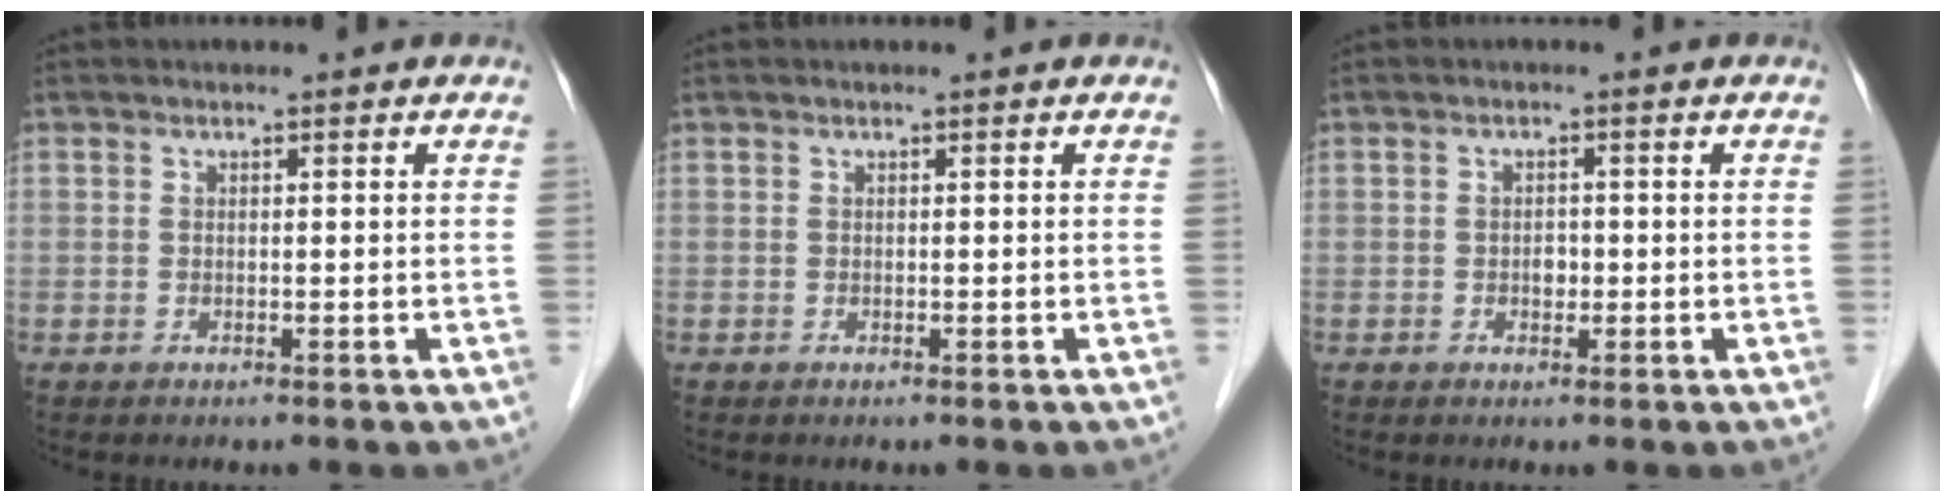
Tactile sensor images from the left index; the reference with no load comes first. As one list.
[{"total": 0.0}, {"total": 1.4, "force": [-0.4, 1.0, 0.9], "torque": [-0.014, 0.002, -0.006]}]